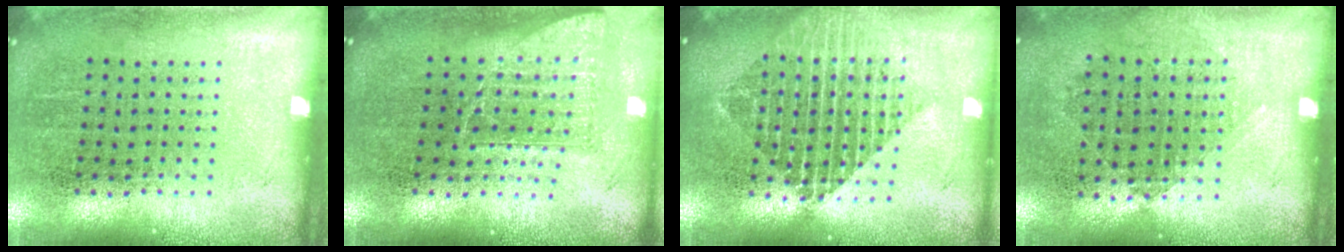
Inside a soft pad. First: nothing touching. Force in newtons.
{"total": 1.4, "press": 1.1, "slide": 0.9}
{"total": 2.1, "press": 1.7, "slide": 1.2}
{"total": 1.0, "press": 0.9, "slide": 0.4}